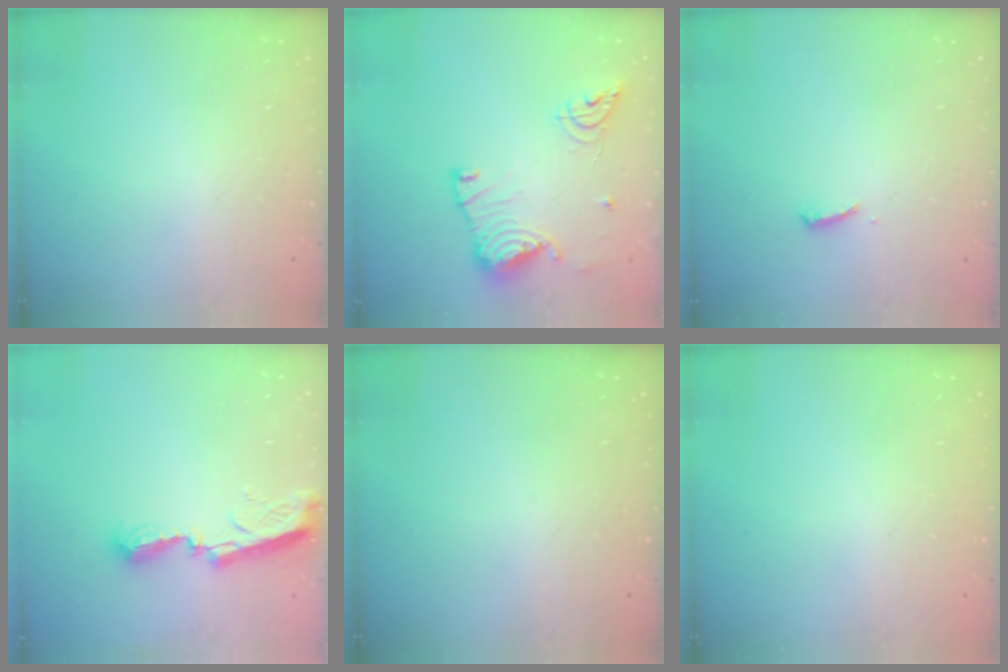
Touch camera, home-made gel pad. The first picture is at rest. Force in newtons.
{"total": 15.6, "press": 15.5, "slide": 1.5}
{"total": 7.1, "press": 7.0, "slide": 0.8}
{"total": 9.1, "press": 9.1, "slide": 0.6}
{"total": 0.0}
{"total": 0.0}